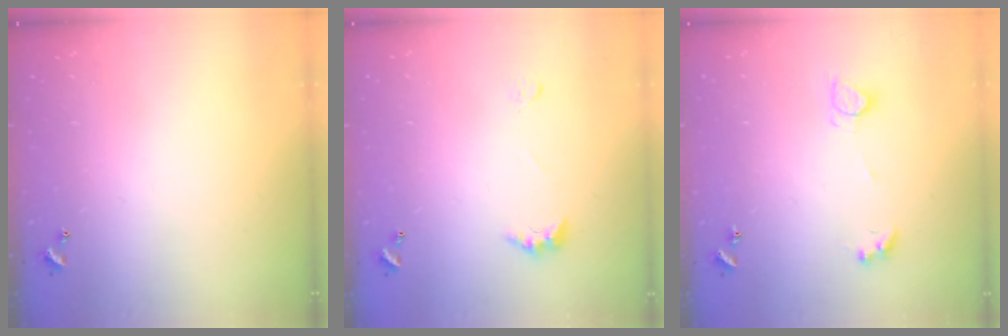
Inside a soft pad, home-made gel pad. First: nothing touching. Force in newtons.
{"total": 2.2, "press": 2.1, "slide": 0.7}
{"total": 2.3, "press": 2.3, "slide": 0.4}